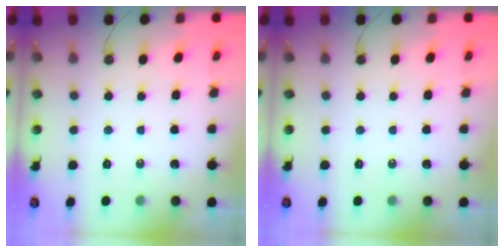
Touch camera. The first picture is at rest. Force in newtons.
{"total": 0.0}